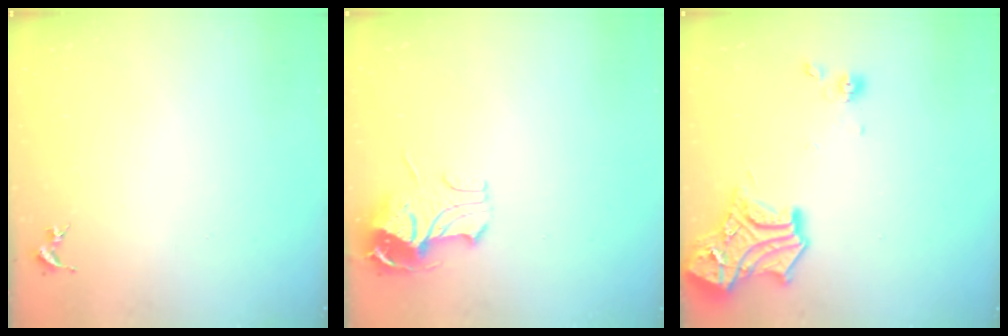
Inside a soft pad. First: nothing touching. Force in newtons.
{"total": 10.0, "press": 9.9, "slide": 0.6}
{"total": 16.2, "press": 16.2, "slide": 1.5}